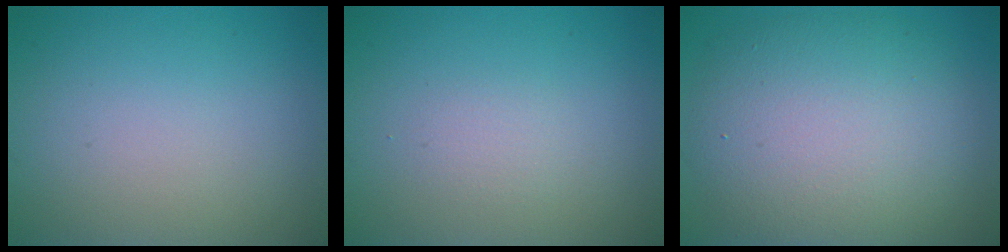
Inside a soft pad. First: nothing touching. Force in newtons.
{"total": 1.0, "press": 1.0, "slide": 0.1}
{"total": 10.2, "press": 10.2, "slide": 0.5}